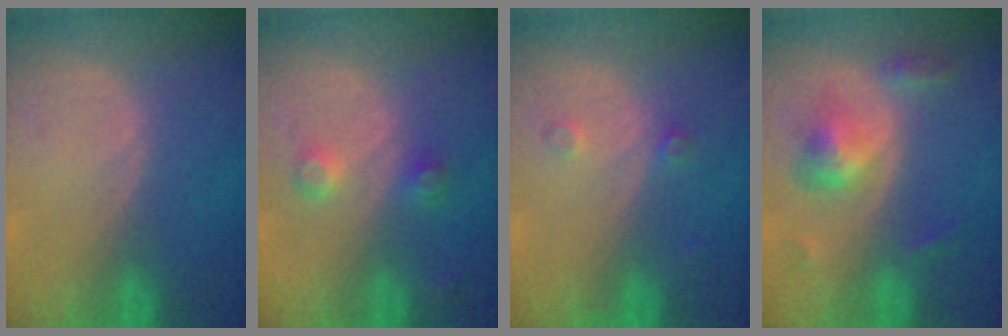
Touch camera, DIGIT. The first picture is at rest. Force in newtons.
{"total": 3.5, "press": 3.4, "slide": 0.7}
{"total": 2.1, "press": 1.8, "slide": 1.1}
{"total": 6.0, "press": 5.3, "slide": 2.7}